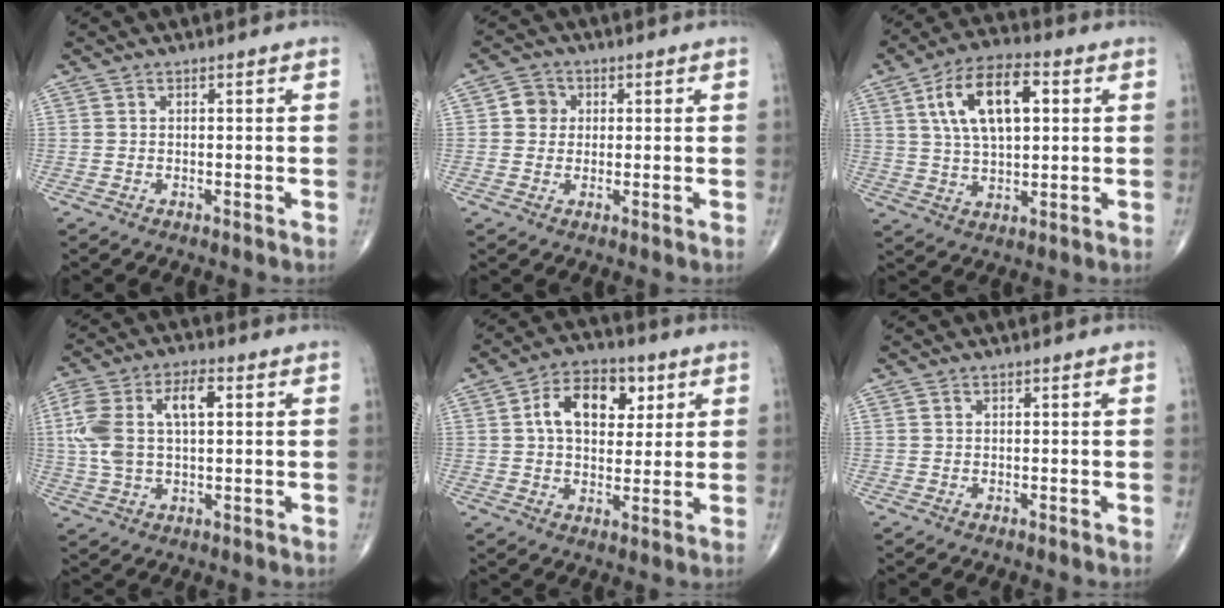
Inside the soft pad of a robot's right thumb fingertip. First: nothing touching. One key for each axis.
{"total": 3.9, "fx": 0.6, "fy": 3.7, "fz": 1.3, "tx": 0.001, "ty": 0.005, "tz": 0.004}
{"total": 14.2, "fx": 4.0, "fy": 6.9, "fz": 11.7, "tx": -0.198, "ty": 0.008, "tz": 0.069}
{"total": 13.1, "fx": 2.5, "fy": 6.8, "fz": 11.0, "tx": -0.236, "ty": 0.023, "tz": 0.049}
{"total": 12.1, "fx": 3.4, "fy": 7.7, "fz": 8.6, "tx": -0.106, "ty": 0.003, "tz": 0.049}
{"total": 0.0}